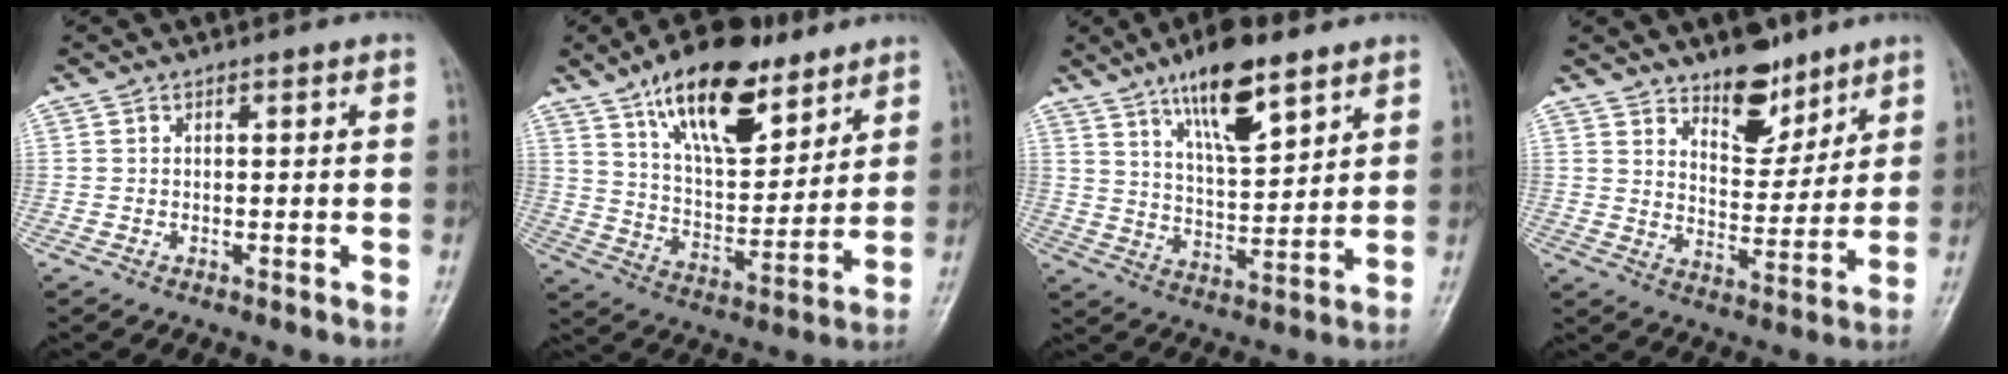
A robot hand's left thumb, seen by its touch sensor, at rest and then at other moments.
{"total": 19.2, "force": [11.9, 8.4, 12.5], "torque": [-0.162, -0.056, 0.208]}
{"total": 13.4, "force": [8.3, 4.5, 9.5], "torque": [-0.137, -0.046, 0.144]}
{"total": 10.1, "force": [7.4, 4.9, 4.7], "torque": [-0.042, -0.056, 0.125]}